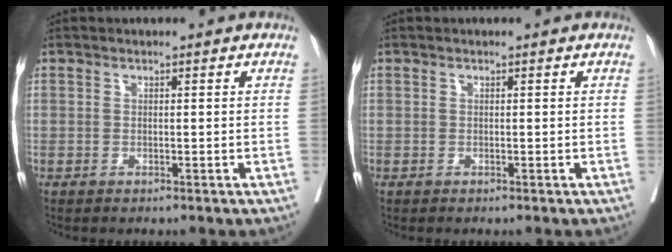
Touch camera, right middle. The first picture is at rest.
{"total": 0.0}